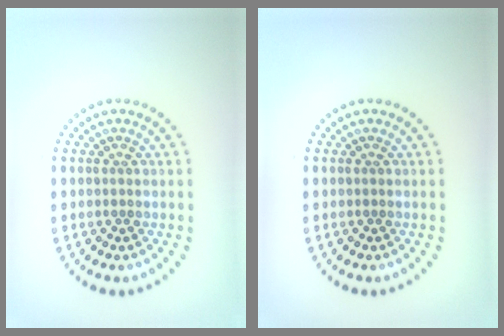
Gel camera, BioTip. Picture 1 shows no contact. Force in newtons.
{"total": 0.0}